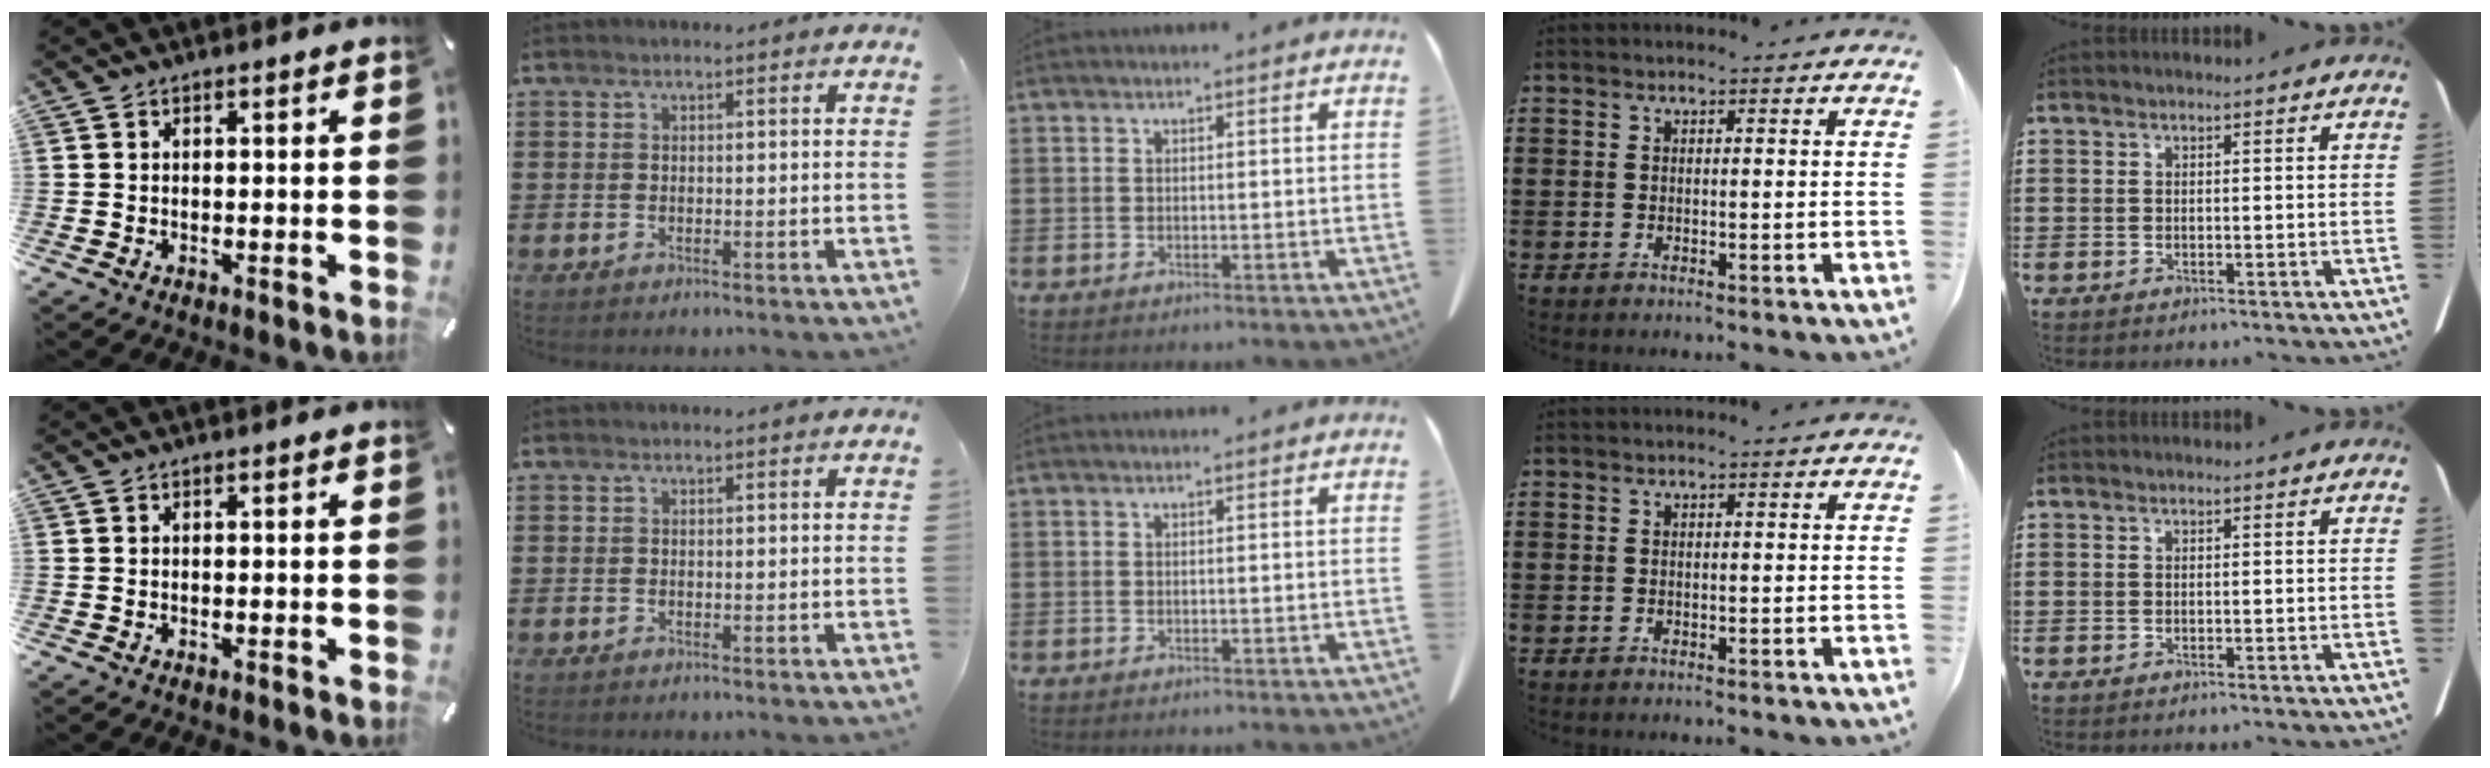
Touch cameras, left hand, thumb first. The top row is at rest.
{}